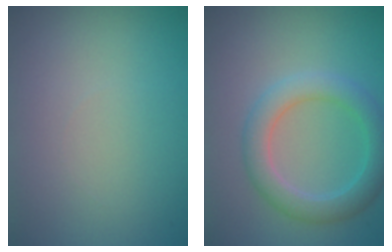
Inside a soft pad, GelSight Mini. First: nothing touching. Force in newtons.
{"total": 3.9, "press": 3.9, "slide": 0.3}